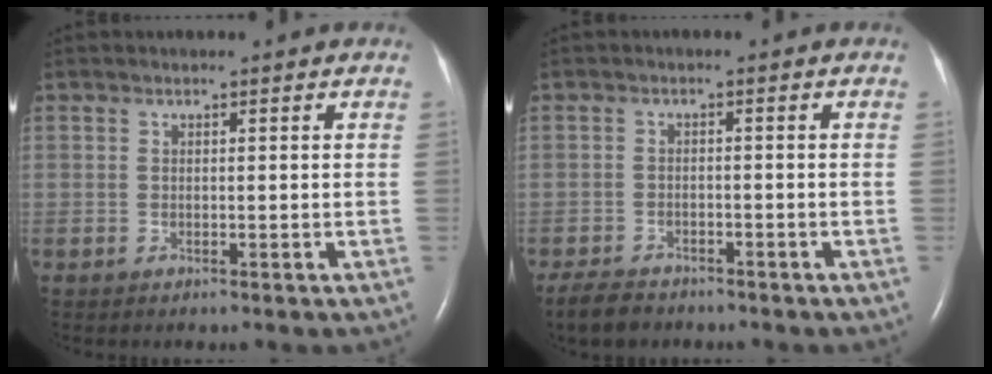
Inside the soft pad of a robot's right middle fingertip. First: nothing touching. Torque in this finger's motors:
{"motor_torque": [0.00, -0.03, 0.00, 0.01]}